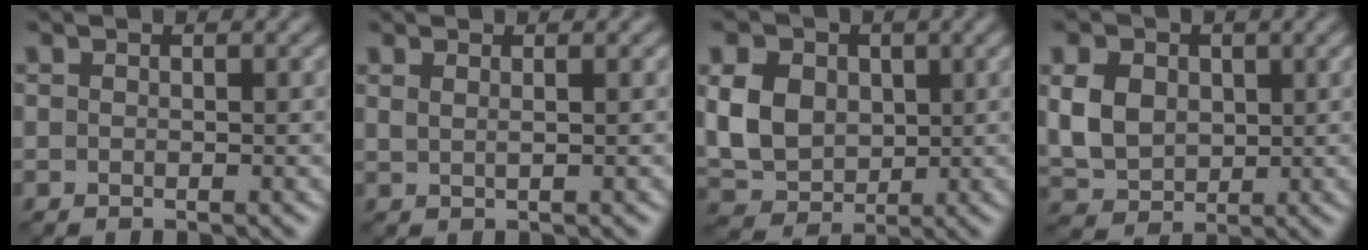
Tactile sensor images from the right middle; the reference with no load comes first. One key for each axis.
{"total": 1.2, "fx": 0.6, "fy": 0.5, "fz": 0.8, "tx": -0.009, "ty": -0.003, "tz": 0.006}
{"total": 6.4, "fx": 1.0, "fy": 5.0, "fz": 3.8, "tx": -0.086, "ty": 0.002, "tz": 0.015}
{"total": 5.3, "fx": 0.8, "fy": 4.1, "fz": 3.2, "tx": -0.076, "ty": -0.001, "tz": 0.014}